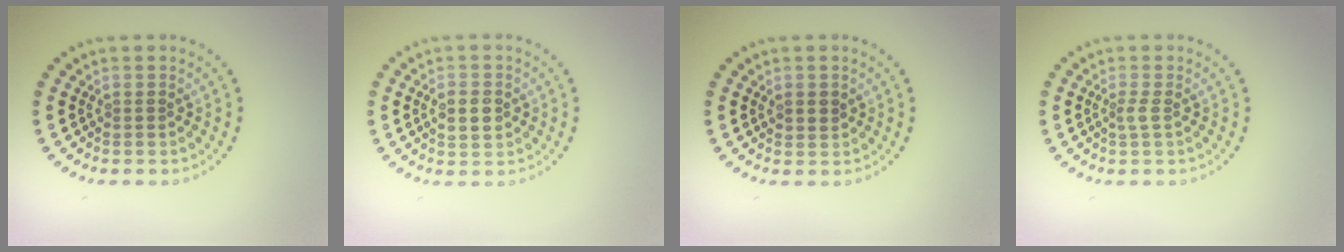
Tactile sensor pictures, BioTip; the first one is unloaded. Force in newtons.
{"total": 2.8, "press": 2.8, "slide": 0.1}
{"total": 1.2, "press": 1.1, "slide": 0.4}
{"total": 1.1, "press": 0.8, "slide": 0.7}